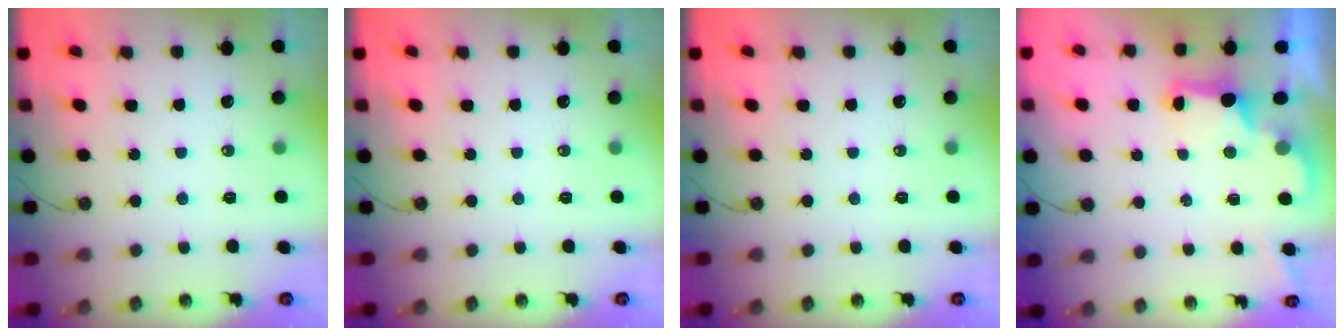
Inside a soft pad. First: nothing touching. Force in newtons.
{"total": 0.0}
{"total": 0.0}
{"total": 2.3, "press": 2.2, "slide": 0.7}